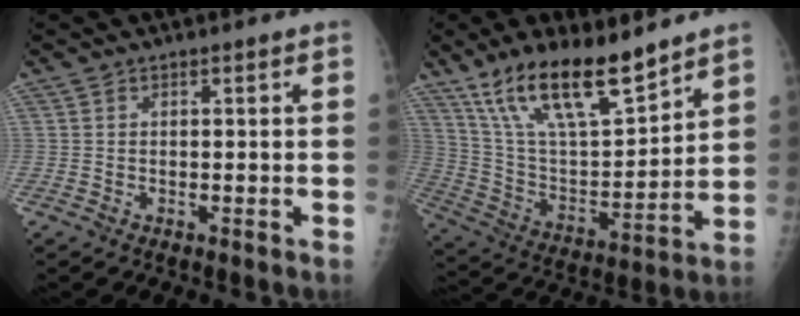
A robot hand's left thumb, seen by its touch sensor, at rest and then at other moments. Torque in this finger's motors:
{"motor_torque": [0.46, 0.44, 1.26, -1.51, 0.17]}